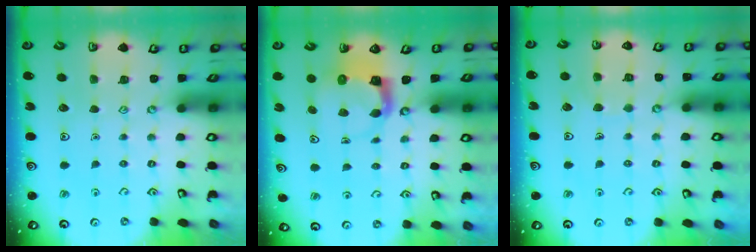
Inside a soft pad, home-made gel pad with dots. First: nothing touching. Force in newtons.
{"total": 3.8, "press": 3.7, "slide": 0.7}
{"total": 4.9, "press": 4.9, "slide": 0.4}